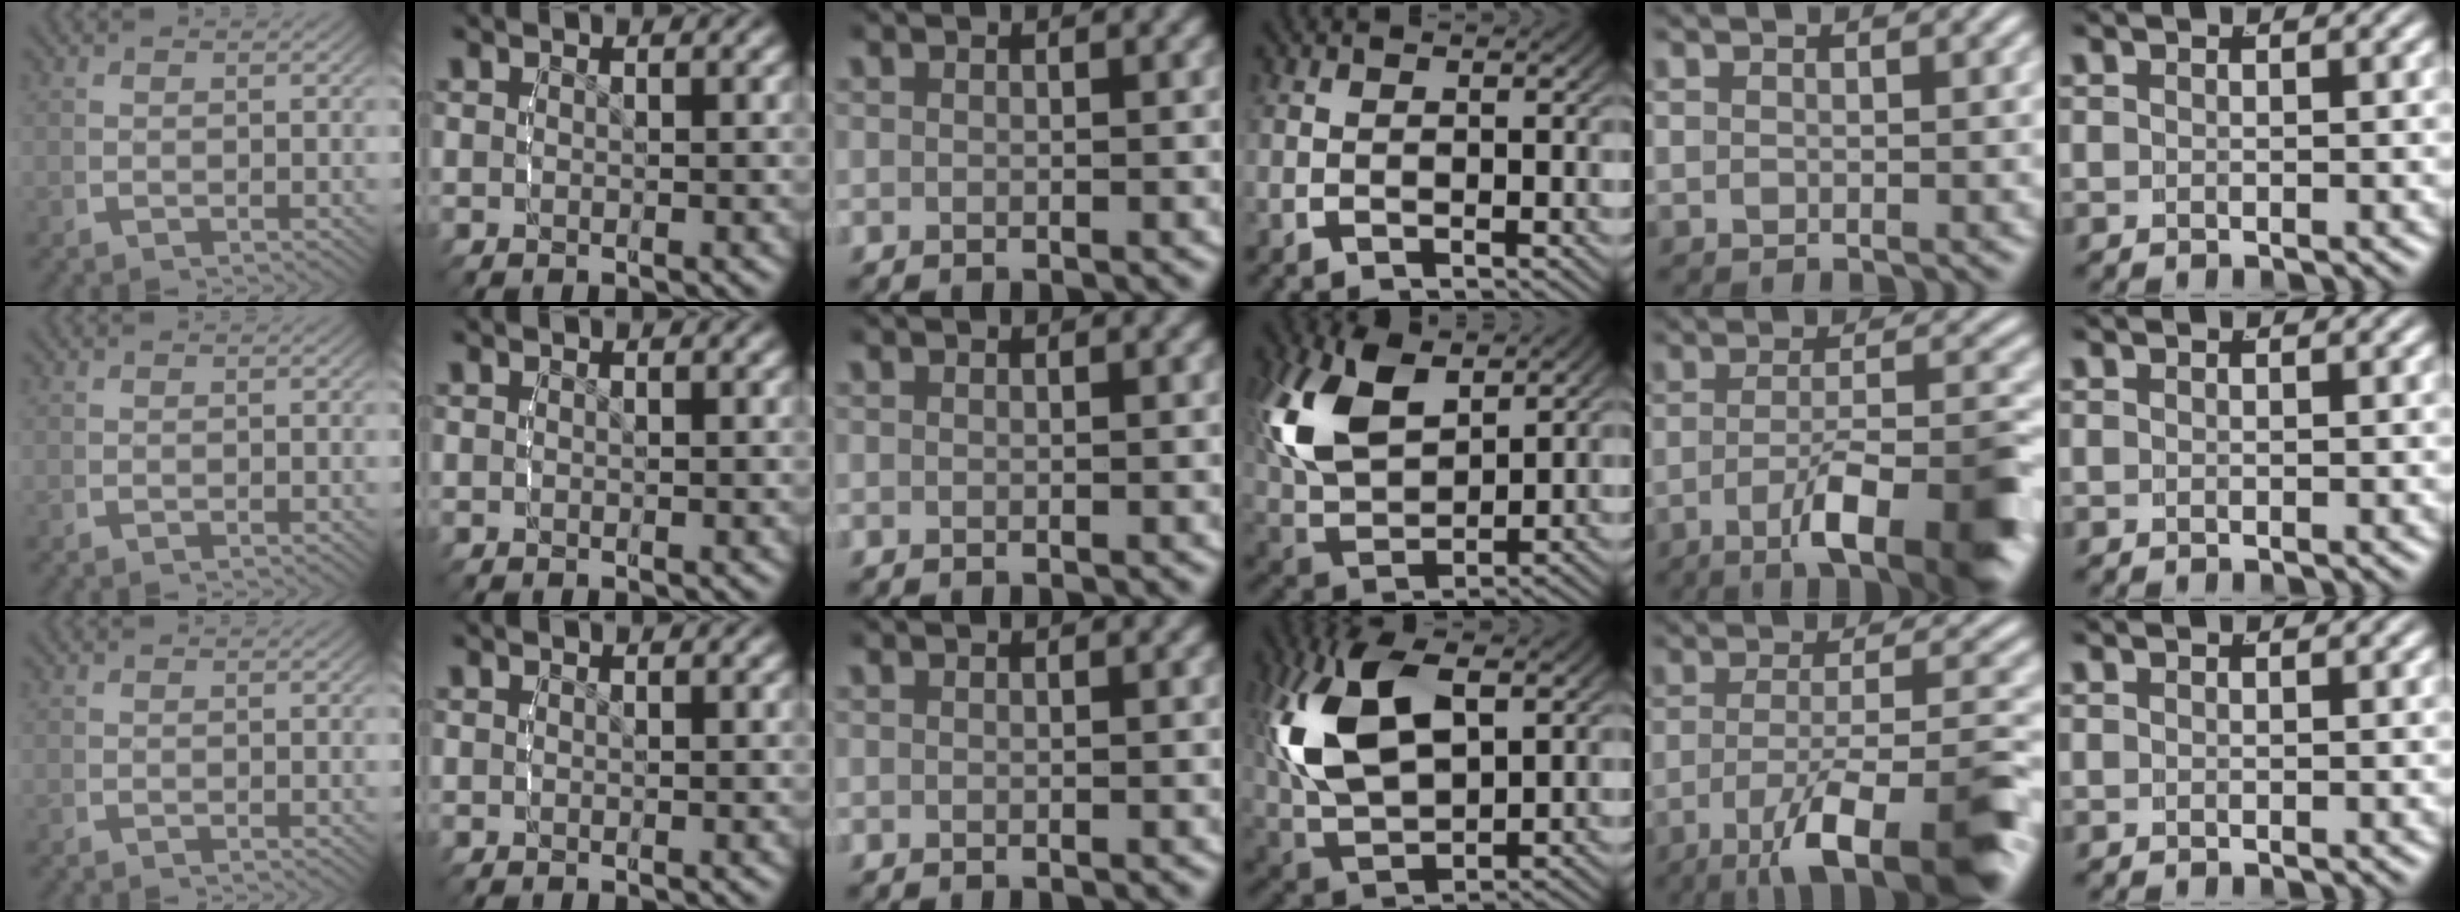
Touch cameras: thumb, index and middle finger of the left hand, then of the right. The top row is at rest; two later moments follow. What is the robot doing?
{"motion": "lift_and_place", "object": "bottle cap"}